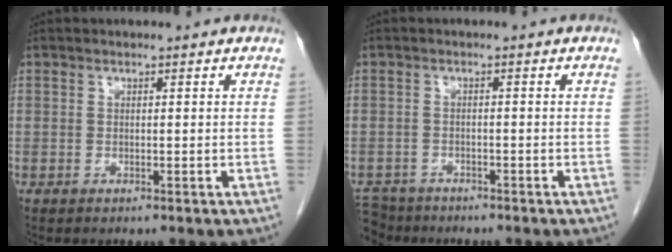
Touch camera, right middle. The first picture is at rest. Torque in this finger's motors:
{"motor_torque": [-0.14, -0.10, 0.02, 0.00]}